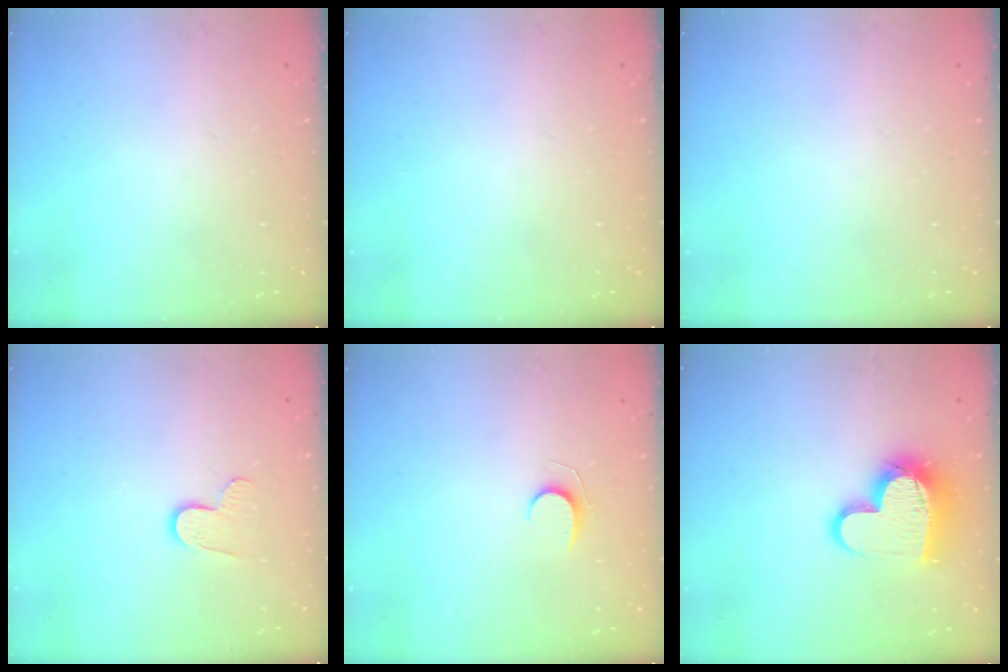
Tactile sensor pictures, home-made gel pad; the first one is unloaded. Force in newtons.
{"total": 0.0}
{"total": 0.0}
{"total": 5.9, "press": 5.9, "slide": 0.4}
{"total": 5.4, "press": 5.4, "slide": 0.5}
{"total": 15.8, "press": 15.8, "slide": 1.2}